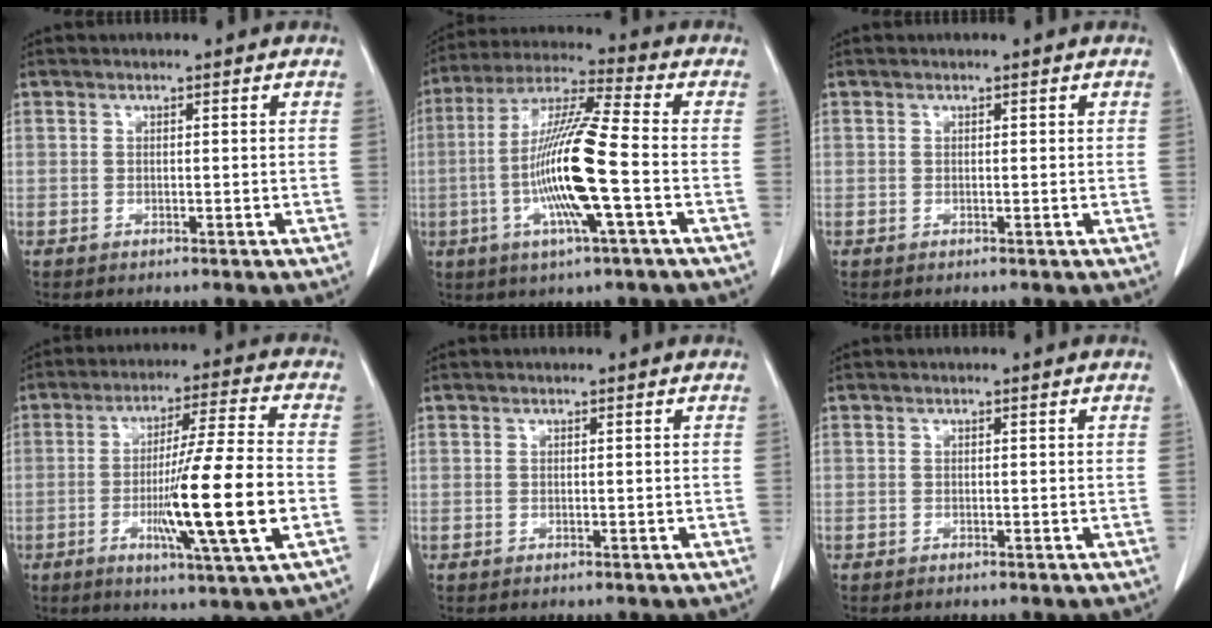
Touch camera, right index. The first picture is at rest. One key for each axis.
{"total": 14.7, "fx": -3.1, "fy": 0.2, "fz": 14.4, "tx": -0.287, "ty": -0.005, "tz": -0.065}
{"total": 0.0}
{"total": 15.0, "fx": -3.4, "fy": -0.6, "fz": 14.6, "tx": -0.248, "ty": -0.016, "tz": -0.061}
{"total": 0.0}
{"total": 0.0}